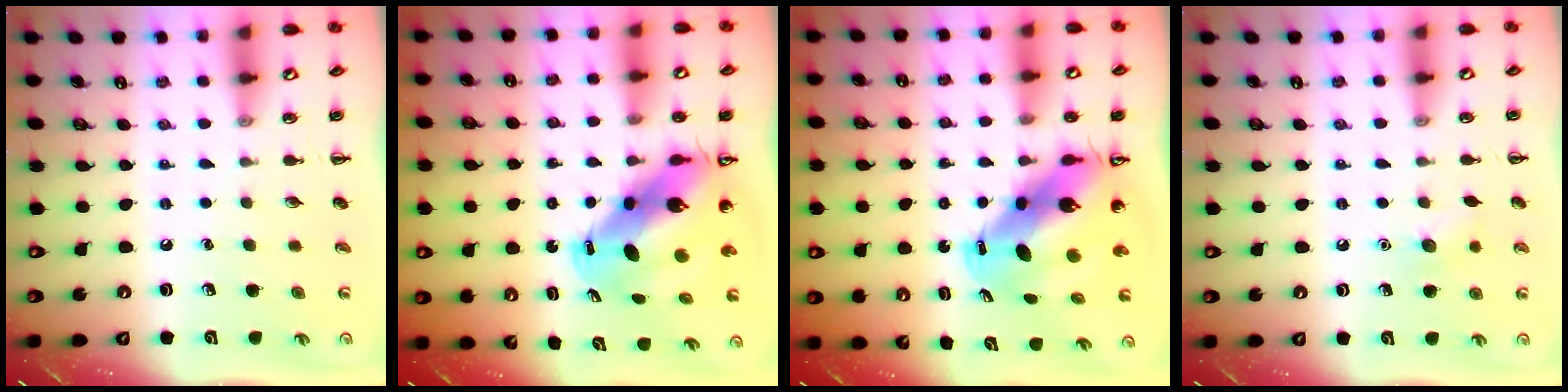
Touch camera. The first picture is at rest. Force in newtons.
{"total": 13.2, "press": 12.7, "slide": 3.6}
{"total": 13.2, "press": 12.7, "slide": 3.6}
{"total": 7.0, "press": 6.7, "slide": 1.8}